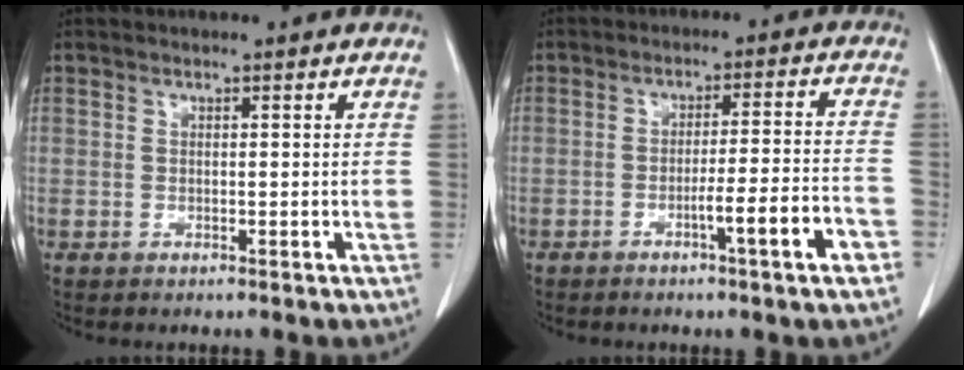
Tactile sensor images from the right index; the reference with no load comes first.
{"total": 7.8, "force": [-3.7, -0.4, 6.9], "torque": [-0.095, 0.003, -0.054]}